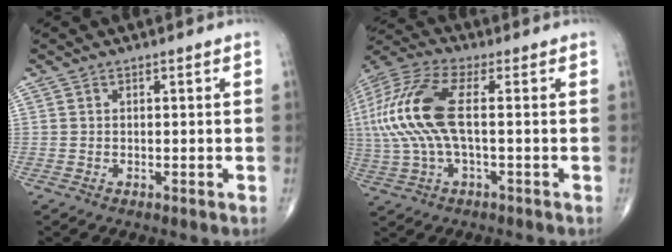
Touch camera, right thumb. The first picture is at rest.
{"total": 16.4, "force": [0.9, 6.3, 15.2], "torque": [-0.362, 0.027, 0.015]}